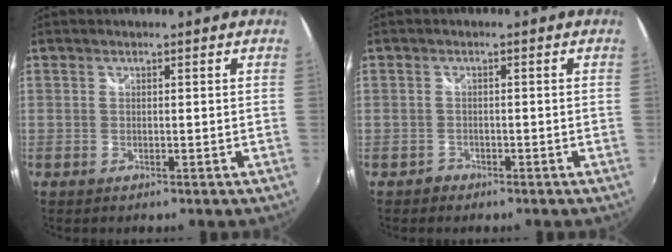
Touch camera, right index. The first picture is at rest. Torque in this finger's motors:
{"motor_torque": [-0.38, -0.02, -0.61, -0.21]}